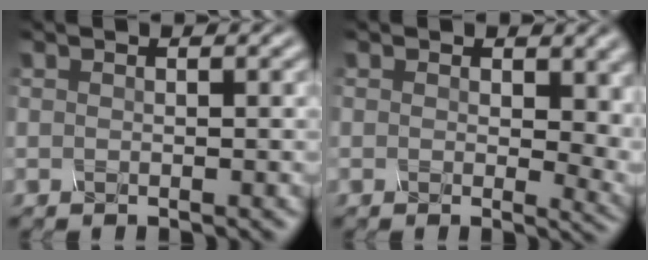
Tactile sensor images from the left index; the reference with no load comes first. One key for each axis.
{"total": 5.7, "fx": 0.9, "fy": 3.5, "fz": 4.4, "tx": -0.040, "ty": -0.009, "tz": 0.011}